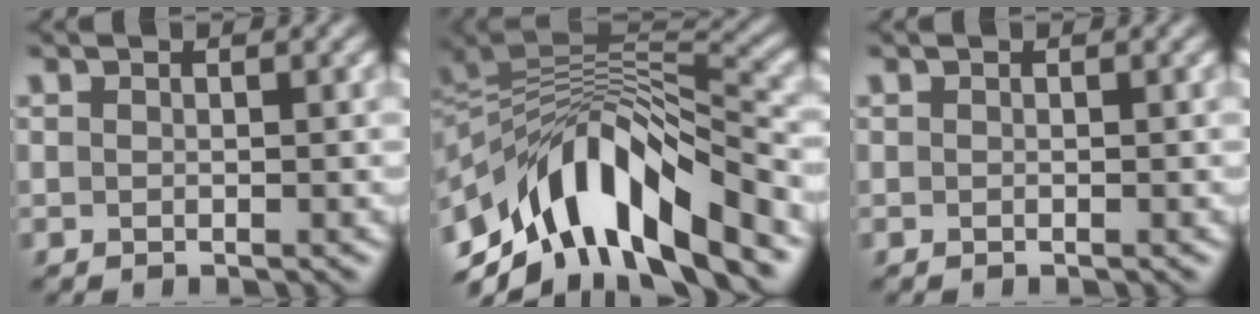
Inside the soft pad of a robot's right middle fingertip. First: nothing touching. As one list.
[{"total": 12.2, "force": [-5.7, 5.9, 9.0], "torque": [-0.152, 0.012, -0.101]}, {"total": 0.0}]